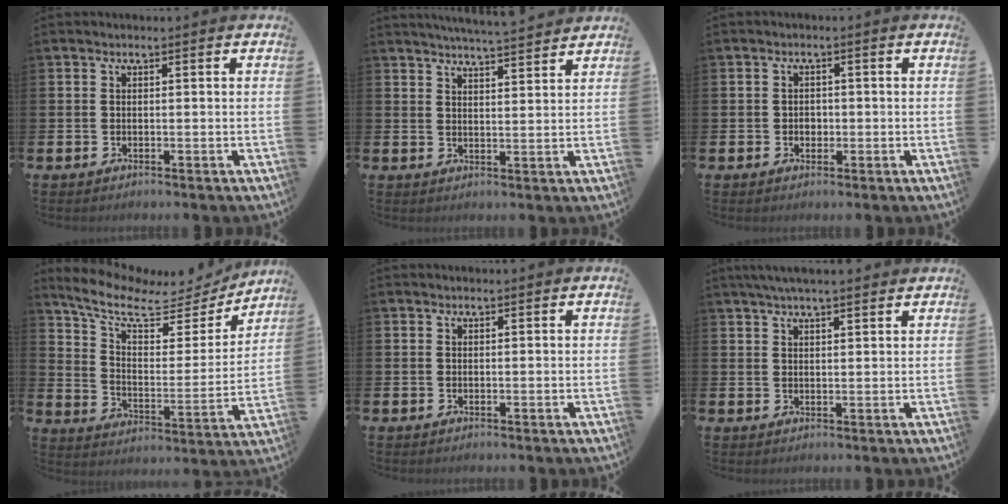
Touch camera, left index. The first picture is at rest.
{"total": 4.5, "force": [4.4, -0.6, 0.5], "torque": [-0.018, -0.027, 0.078]}
{"total": 1.5, "force": [-0.2, 1.3, 0.7], "torque": [-0.005, 0.004, -0.008]}
{"total": 8.6, "force": [7.1, 3.1, 3.7], "torque": [-0.106, -0.048, 0.118]}
{"total": 0.0}
{"total": 3.8, "force": [3.4, 0.3, 1.6], "torque": [-0.038, -0.006, 0.062]}